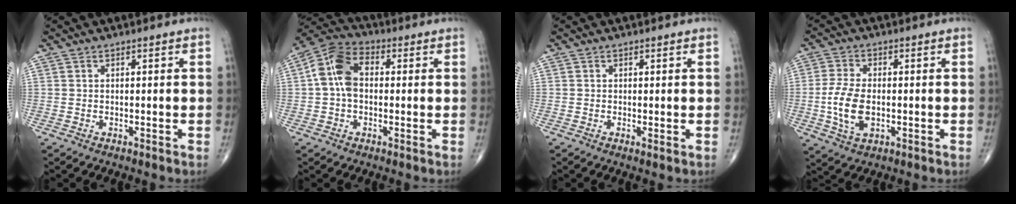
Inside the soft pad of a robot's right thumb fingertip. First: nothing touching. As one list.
[{"total": 9.2, "force": [0.5, 6.1, 6.9], "torque": [-0.130, 0.030, -0.001]}, {"total": 0.6, "force": [0.0, 0.1, 0.6], "torque": [-0.014, -0.004, -0.003]}, {"total": 8.4, "force": [-1.1, 4.8, 6.8], "torque": [-0.141, -0.001, -0.020]}]